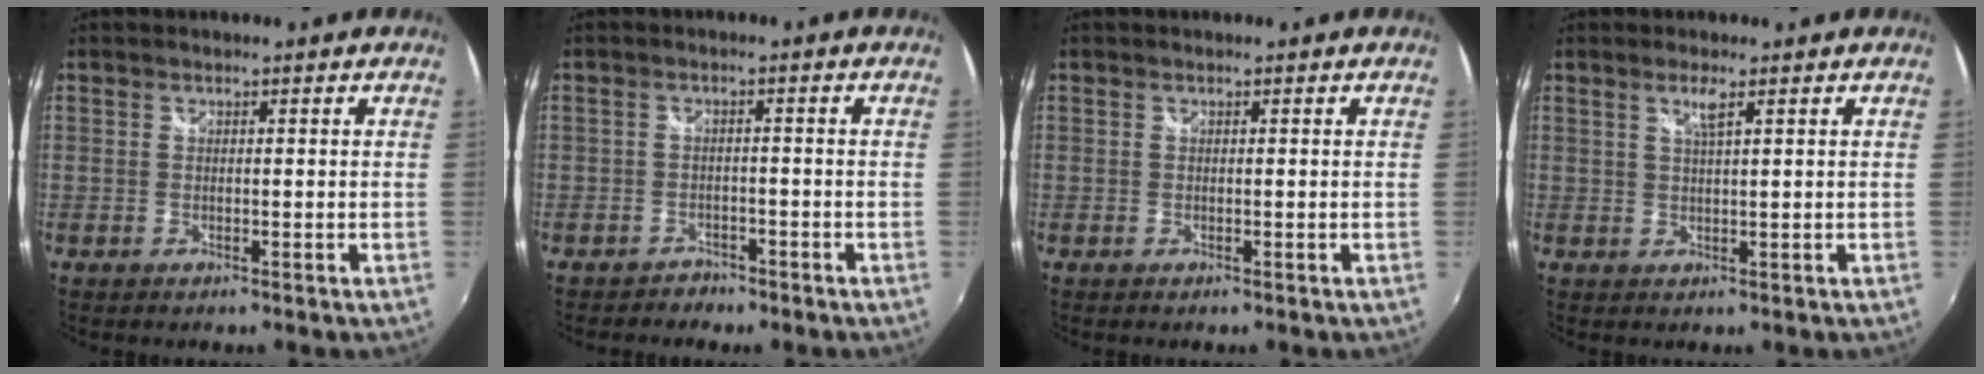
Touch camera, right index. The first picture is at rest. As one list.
[{"total": 2.2, "force": [-2.1, 0.0, -0.6], "torque": [0.010, 0.000, -0.031]}, {"total": 0.0}, {"total": 2.4, "force": [1.3, 0.1, 2.0], "torque": [-0.036, 0.000, 0.024]}]